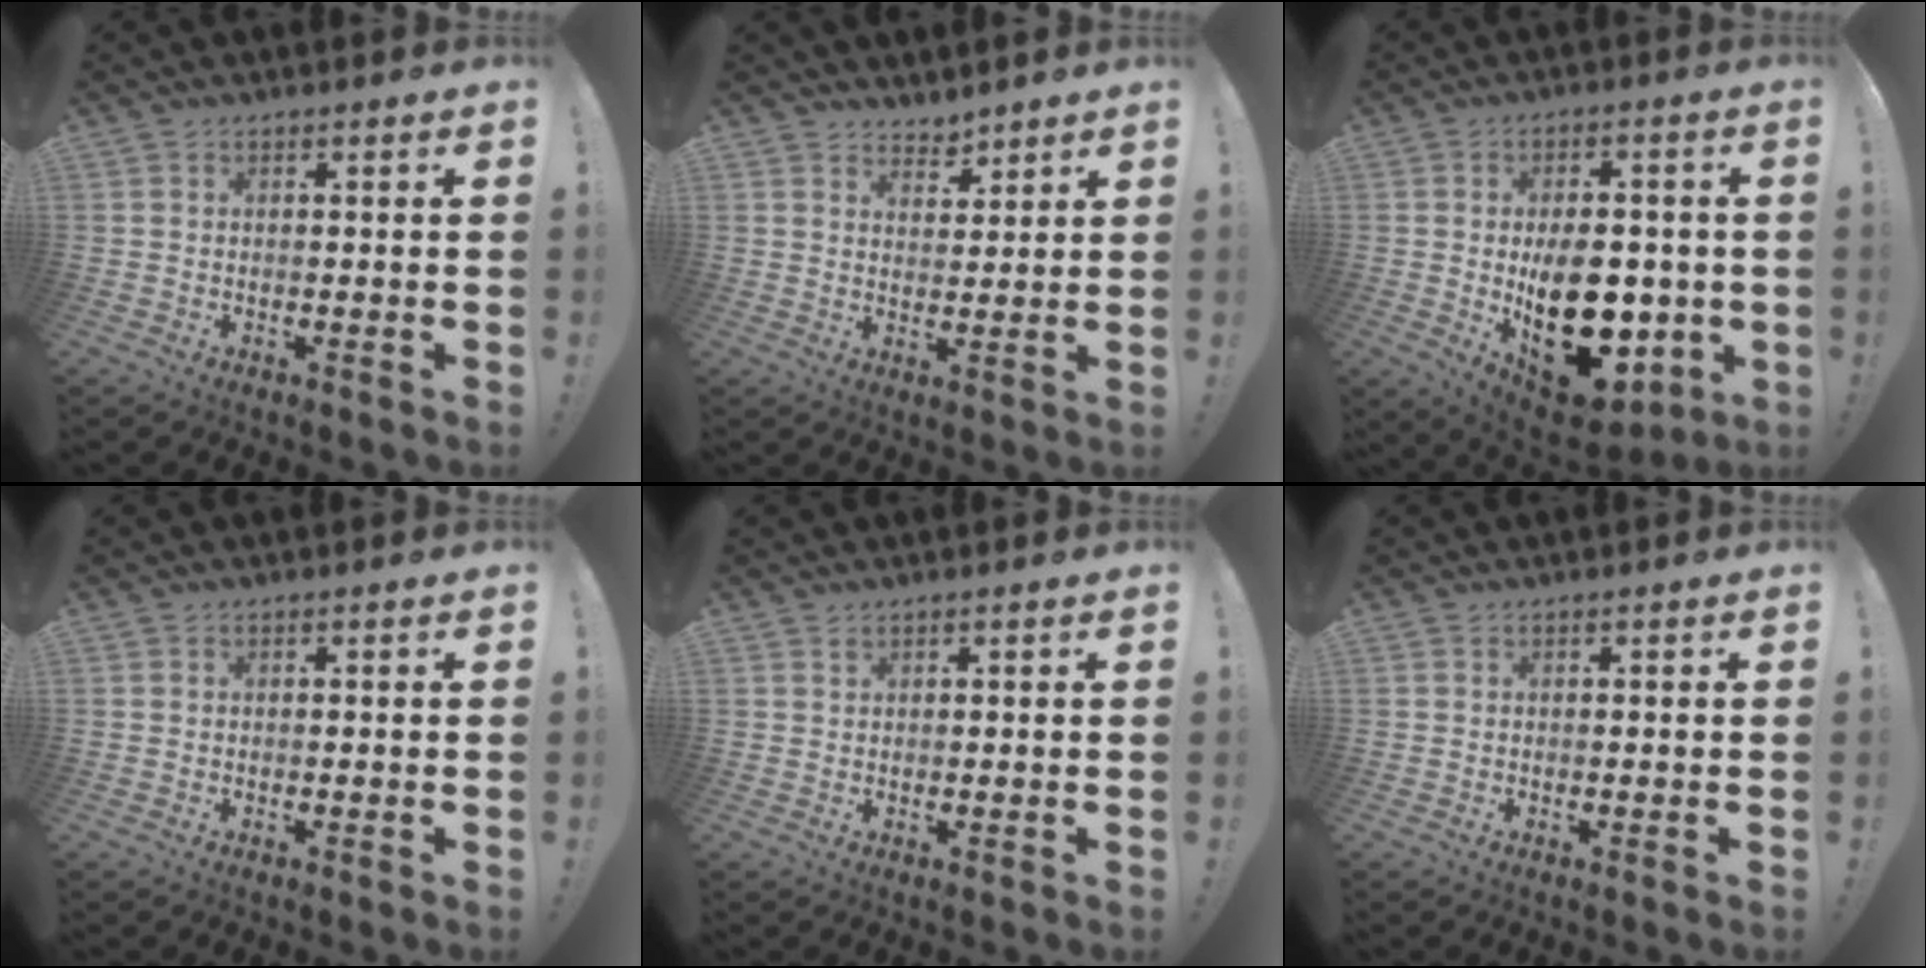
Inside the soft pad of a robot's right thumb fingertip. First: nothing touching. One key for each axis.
{"total": 4.4, "fx": 3.7, "fy": 2.3, "fz": 0.5, "tx": -0.001, "ty": -0.032, "tz": 0.070}
{"total": 20.1, "fx": -3.0, "fy": 12.7, "fz": 15.3, "tx": -0.213, "ty": 0.001, "tz": -0.029}
{"total": 0.0}
{"total": 1.0, "fx": 0.9, "fy": 0.5, "fz": 0.2, "tx": -0.001, "ty": -0.002, "tz": 0.016}
{"total": 0.0}